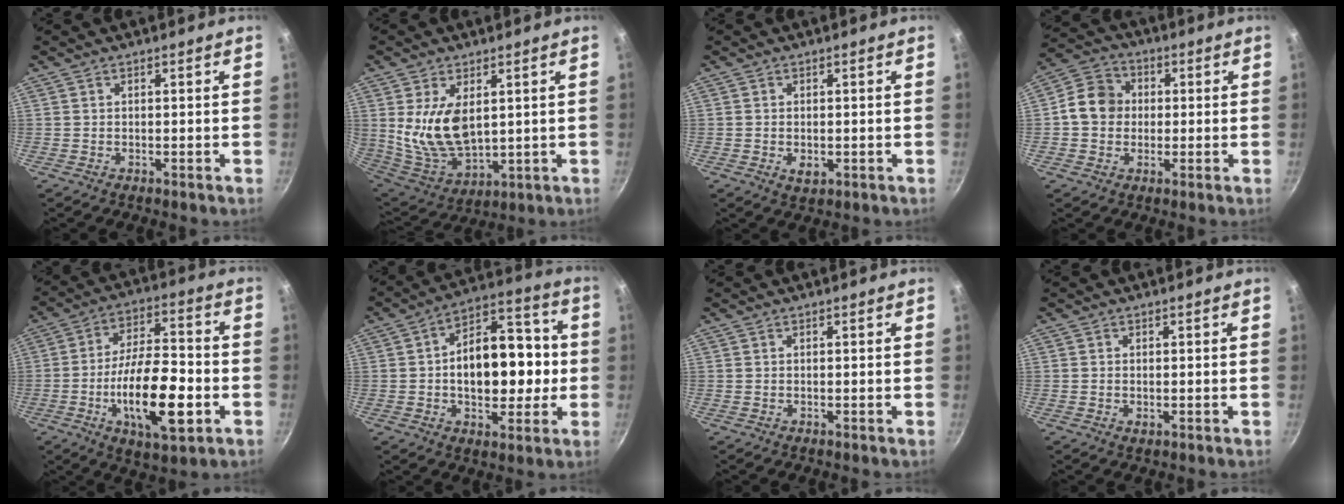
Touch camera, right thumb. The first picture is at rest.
{"total": 13.6, "force": [3.0, 7.9, 10.7], "torque": [-0.194, -0.041, 0.075]}
{"total": 2.8, "force": [-0.6, 1.8, 2.0], "torque": [-0.032, -0.006, -0.006]}
{"total": 8.5, "force": [0.1, 7.5, 4.1], "torque": [-0.041, 0.015, -0.019]}
{"total": 18.1, "force": [-5.1, 7.2, 15.8], "torque": [-0.254, 0.030, -0.084]}
{"total": 18.0, "force": [-0.8, 11.4, 13.9], "torque": [-0.164, 0.038, -0.017]}
{"total": 0.0}
{"total": 0.8, "force": [-0.1, 0.5, 0.6], "torque": [-0.011, -0.001, -0.002]}